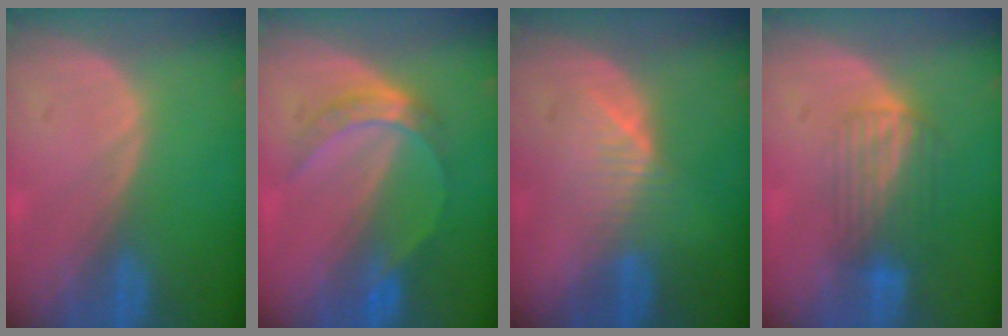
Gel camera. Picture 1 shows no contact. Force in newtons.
{"total": 5.0, "press": 4.8, "slide": 1.4}
{"total": 4.1, "press": 4.0, "slide": 0.9}
{"total": 6.8, "press": 5.7, "slide": 3.6}